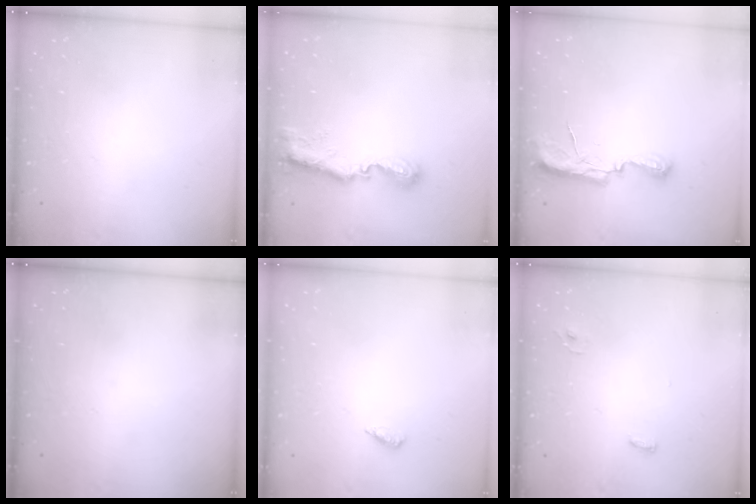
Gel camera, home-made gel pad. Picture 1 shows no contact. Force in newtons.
{"total": 9.2, "press": 9.2, "slide": 0.4}
{"total": 8.8, "press": 8.2, "slide": 3.2}
{"total": 0.0}
{"total": 2.6, "press": 2.2, "slide": 1.3}
{"total": 4.1, "press": 3.5, "slide": 2.2}